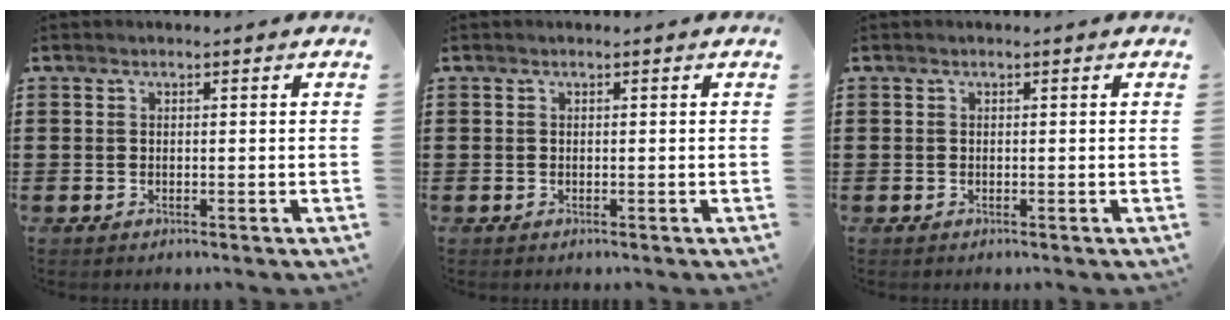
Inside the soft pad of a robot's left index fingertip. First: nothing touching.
{"total": 0.0}
{"total": 0.0}